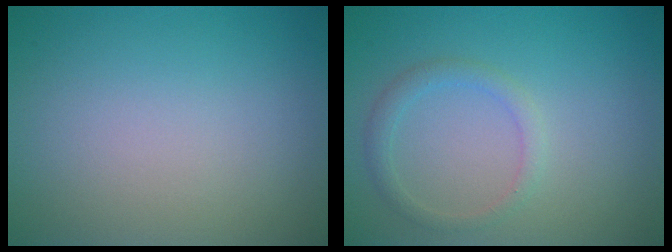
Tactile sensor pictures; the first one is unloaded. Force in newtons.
{"total": 1.7, "press": 1.7, "slide": 0.2}